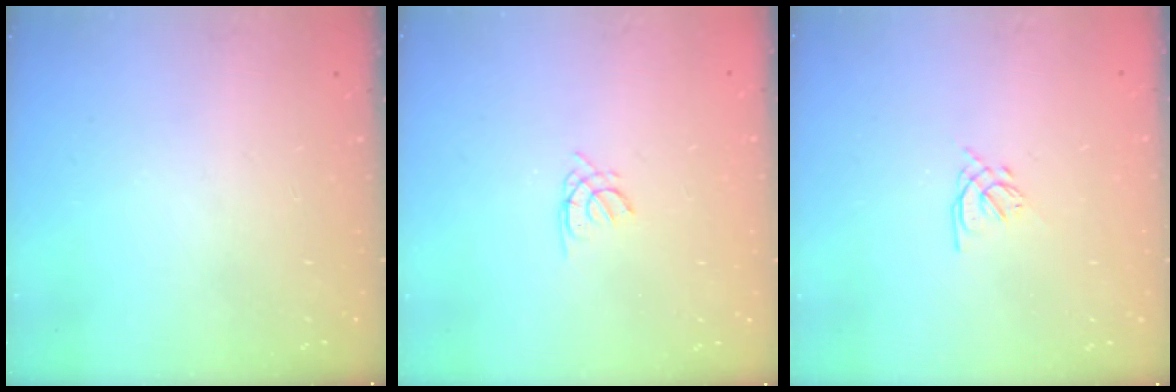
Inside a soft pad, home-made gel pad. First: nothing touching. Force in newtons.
{"total": 0.5, "press": 0.4, "slide": 0.3}
{"total": 1.6, "press": 1.5, "slide": 0.6}